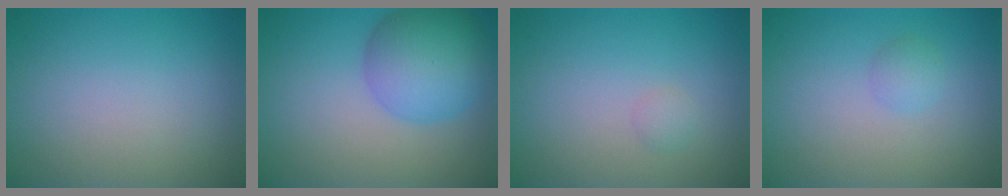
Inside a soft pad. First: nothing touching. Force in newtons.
{"total": 7.2, "press": 7.2, "slide": 0.2}
{"total": 0.8, "press": 0.8, "slide": 0.0}
{"total": 1.2, "press": 1.2, "slide": 0.1}